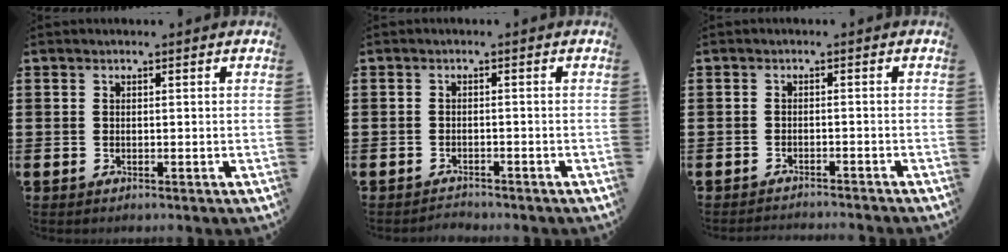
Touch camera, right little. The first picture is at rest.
{"total": 1.2, "force": [-1.2, 0.0, -0.1], "torque": [-0.002, 0.003, -0.026]}
{"total": 1.2, "force": [-1.2, -0.2, 0.0], "torque": [-0.001, 0.004, -0.026]}